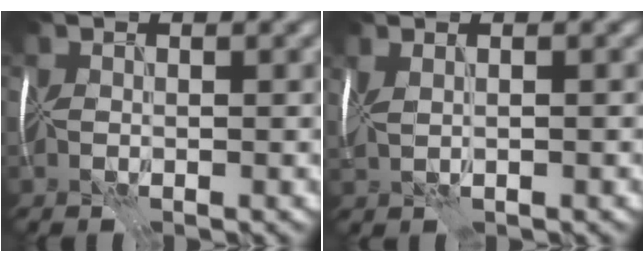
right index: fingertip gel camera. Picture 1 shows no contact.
{"total": 1.0, "force": [0.3, -0.2, 0.9], "torque": [-0.020, 0.005, 0.015]}